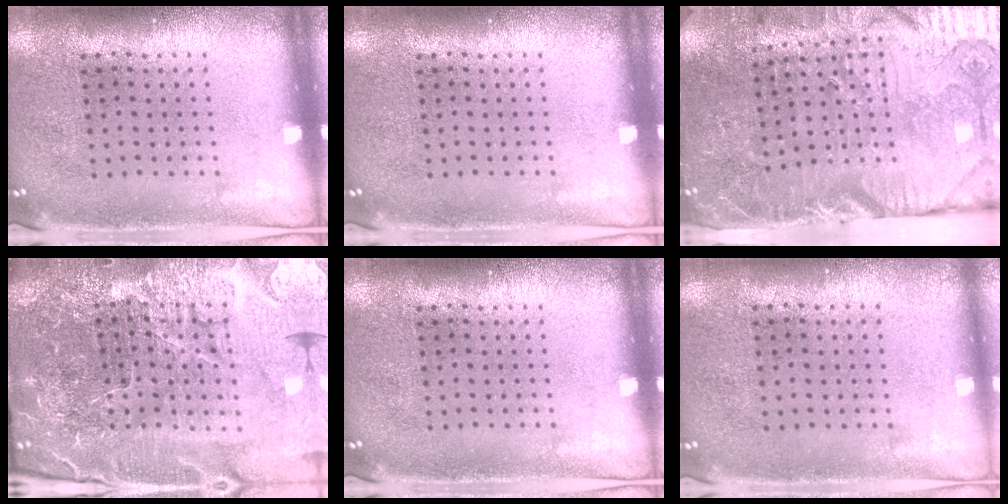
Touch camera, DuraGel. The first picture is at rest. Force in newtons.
{"total": 0.0}
{"total": 4.1, "press": 4.1, "slide": 0.8}
{"total": 6.6, "press": 5.8, "slide": 3.0}
{"total": 0.0}
{"total": 0.0}